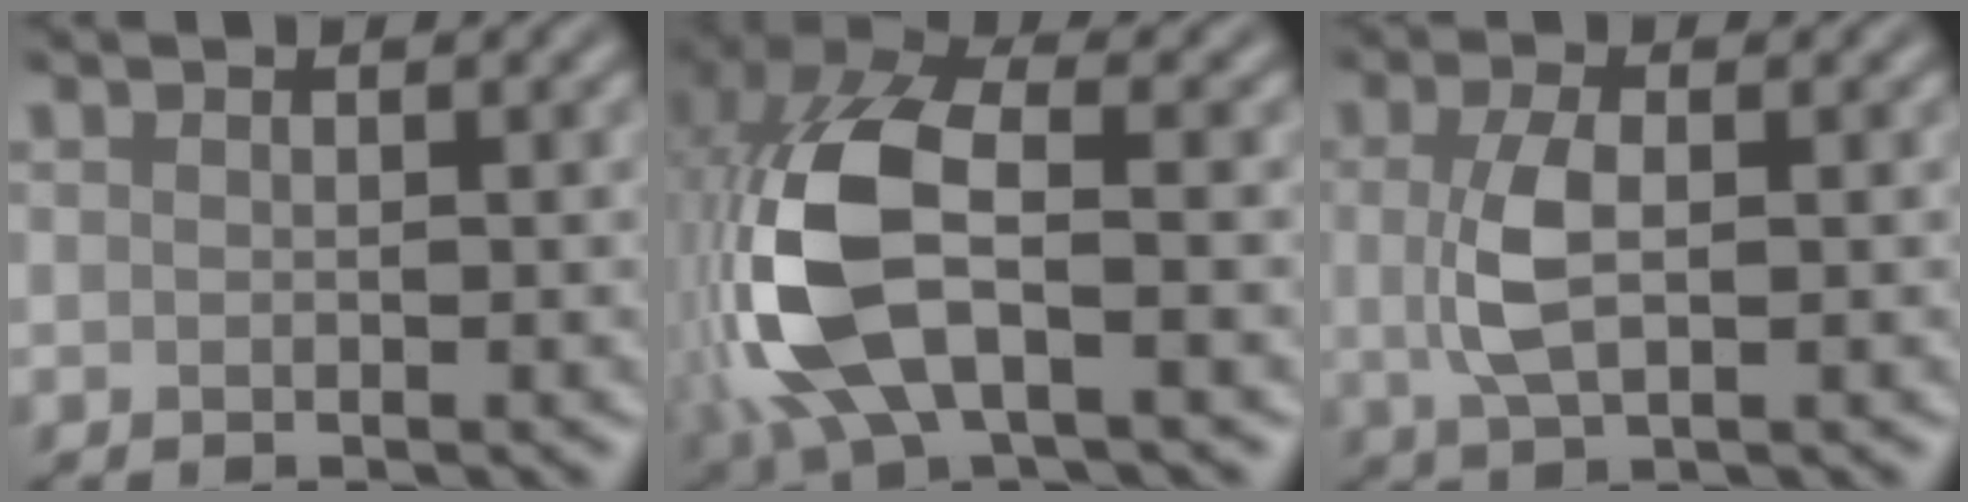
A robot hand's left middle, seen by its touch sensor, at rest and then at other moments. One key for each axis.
{"total": 11.7, "fx": -1.8, "fy": 5.7, "fz": 10.0, "tx": -0.249, "ty": 0.006, "tz": -0.044}
{"total": 3.7, "fx": 0.2, "fy": 1.6, "fz": 3.4, "tx": -0.079, "ty": 0.001, "tz": 0.002}